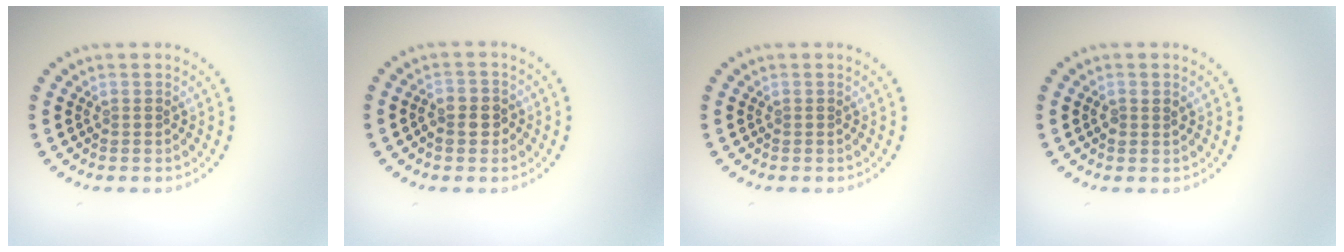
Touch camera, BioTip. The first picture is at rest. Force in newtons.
{"total": 2.1, "press": 2.0, "slide": 0.6}
{"total": 0.0}
{"total": 1.0, "press": 0.9, "slide": 0.3}